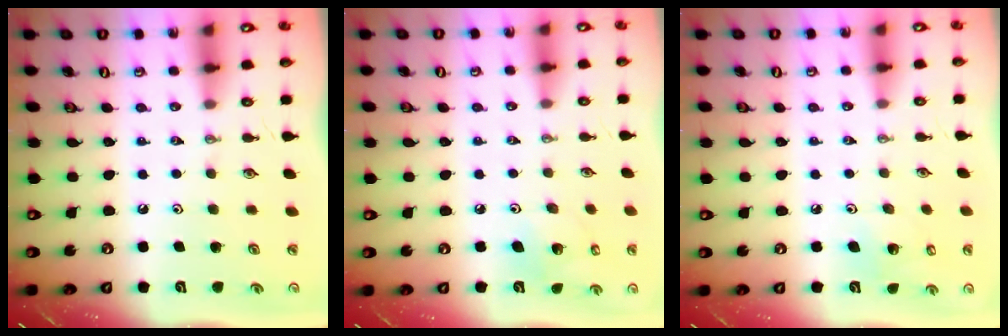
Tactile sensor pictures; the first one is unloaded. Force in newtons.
{"total": 5.6, "press": 5.4, "slide": 1.4}
{"total": 5.1, "press": 4.6, "slide": 2.1}